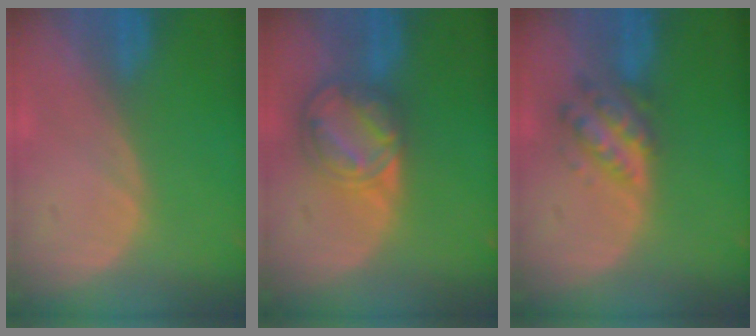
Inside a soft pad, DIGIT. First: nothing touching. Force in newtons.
{"total": 8.5, "press": 7.2, "slide": 4.6}
{"total": 5.5, "press": 5.5, "slide": 0.2}